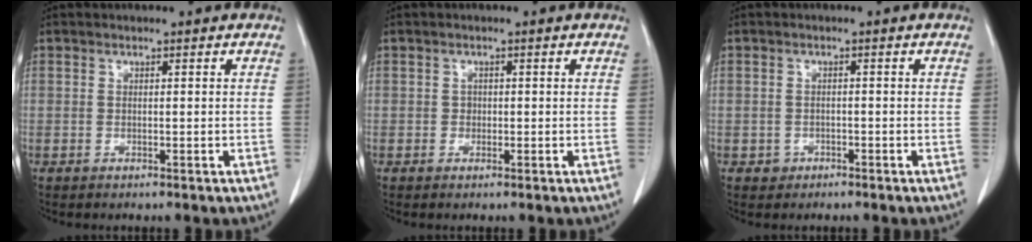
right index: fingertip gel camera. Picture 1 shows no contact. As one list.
[{"total": 0.8, "force": [-0.1, 0.8, 0.2], "torque": [0.002, 0.003, -0.001]}, {"total": 1.7, "force": [-0.9, 1.4, -0.1], "torque": [0.004, 0.008, -0.014]}]